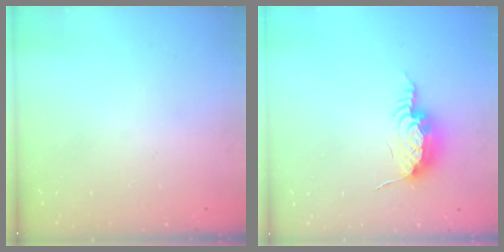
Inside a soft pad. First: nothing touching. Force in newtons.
{"total": 10.8, "press": 10.8, "slide": 0.7}